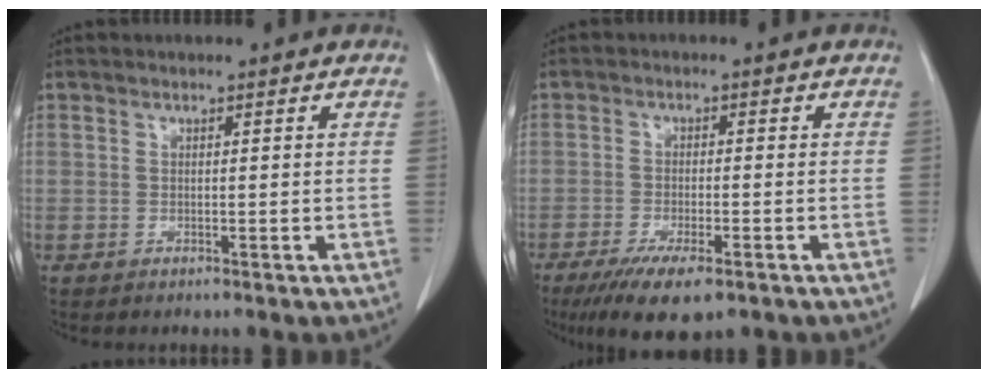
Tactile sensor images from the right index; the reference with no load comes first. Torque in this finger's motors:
{"motor_torque": [0.38, -0.43, 0.30, 0.06]}